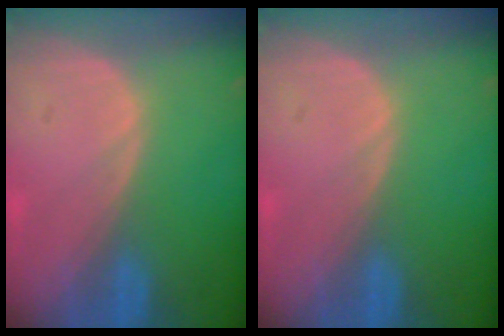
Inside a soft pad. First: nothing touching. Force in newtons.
{"total": 0.0}